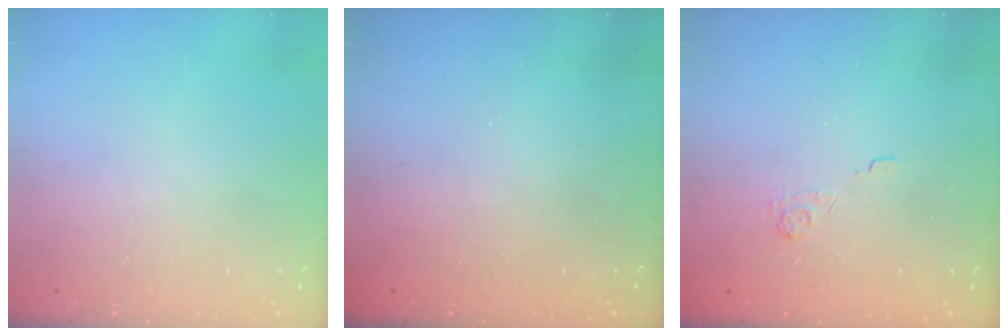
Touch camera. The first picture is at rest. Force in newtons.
{"total": 2.3, "press": 2.2, "slide": 0.8}
{"total": 2.1, "press": 1.5, "slide": 1.4}